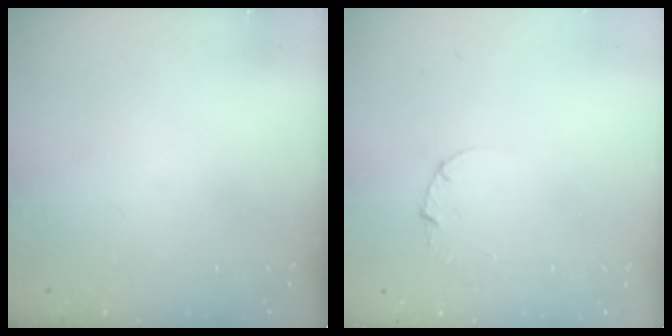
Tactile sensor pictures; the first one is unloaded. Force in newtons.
{"total": 1.0, "press": 1.0, "slide": 0.3}